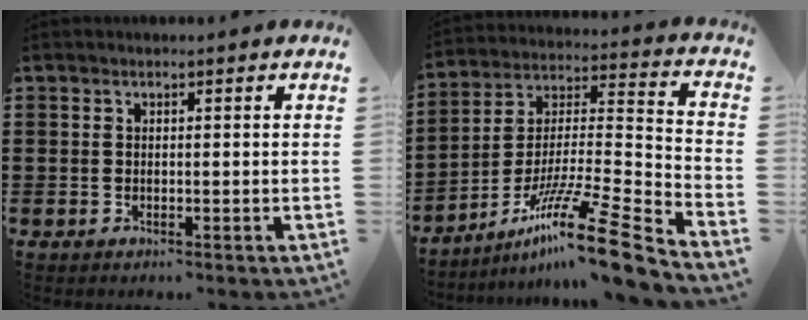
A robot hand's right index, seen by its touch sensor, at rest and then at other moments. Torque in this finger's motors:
{"motor_torque": [1.47, -0.67, 0.28, 0.11]}